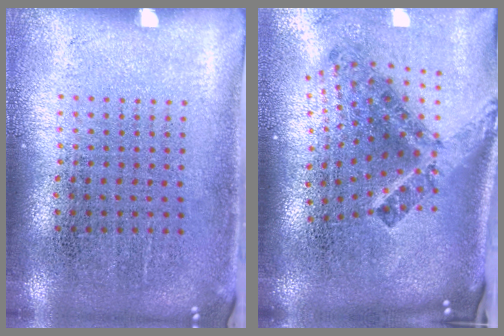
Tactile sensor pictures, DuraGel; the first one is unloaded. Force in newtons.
{"total": 3.0, "press": 1.7, "slide": 2.4}